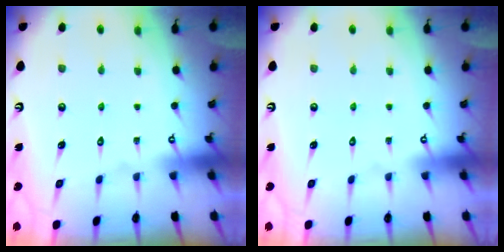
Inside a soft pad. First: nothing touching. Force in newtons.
{"total": 0.0}